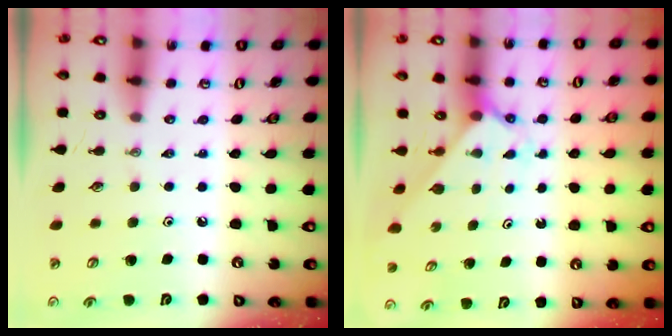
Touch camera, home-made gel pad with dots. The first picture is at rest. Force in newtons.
{"total": 2.3, "press": 2.3, "slide": 0.2}